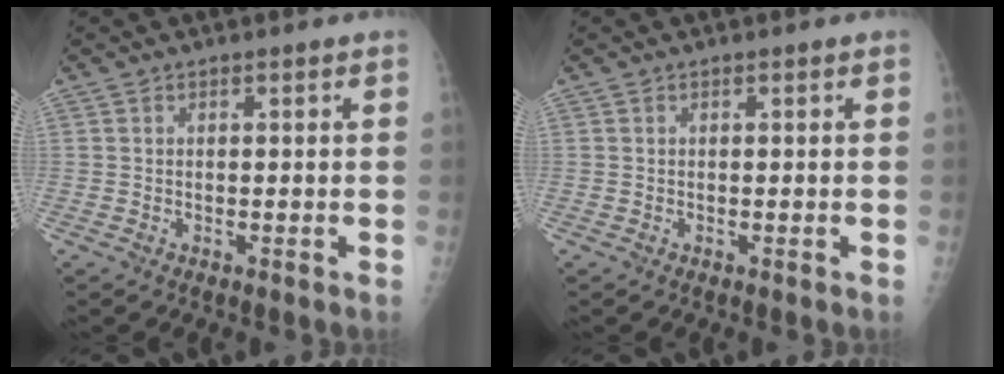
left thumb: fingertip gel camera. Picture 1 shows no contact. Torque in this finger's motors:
{"motor_torque": [0.00, 0.00, -0.05, -0.05, 0.00]}